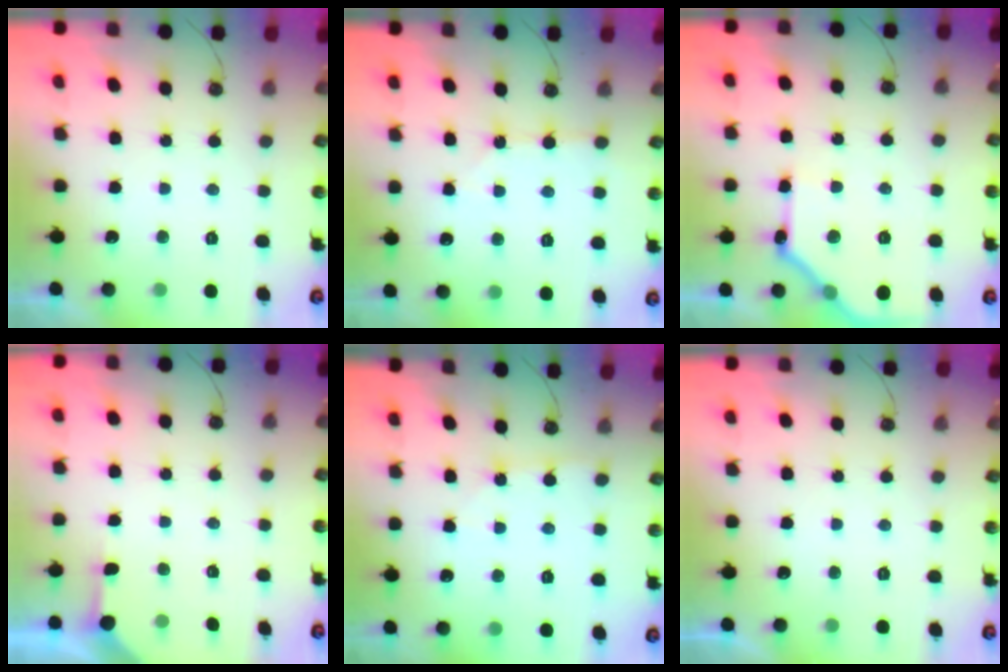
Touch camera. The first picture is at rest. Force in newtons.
{"total": 3.0, "press": 3.0, "slide": 0.3}
{"total": 16.2, "press": 16.2, "slide": 0.2}
{"total": 2.1, "press": 2.1, "slide": 0.3}
{"total": 2.4, "press": 2.4, "slide": 0.3}
{"total": 0.0}